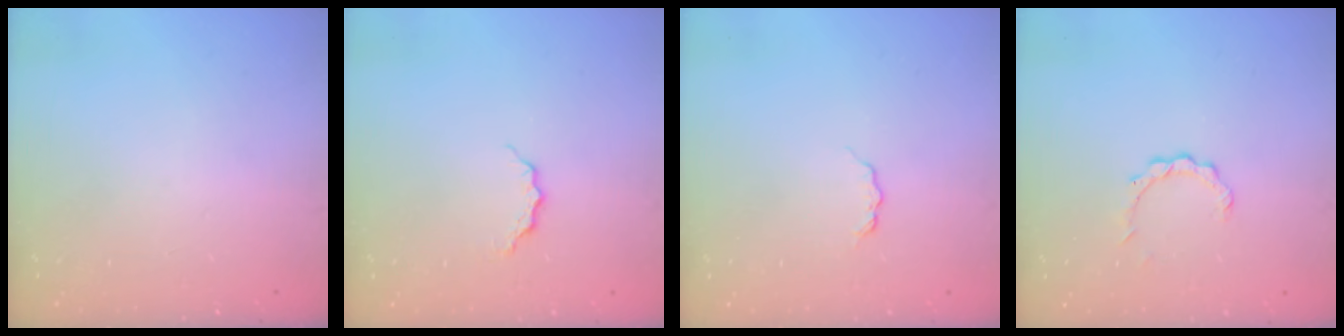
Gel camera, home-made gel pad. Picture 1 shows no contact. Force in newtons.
{"total": 5.0, "press": 5.0, "slide": 0.5}
{"total": 3.7, "press": 3.6, "slide": 0.4}
{"total": 3.8, "press": 3.8, "slide": 0.3}